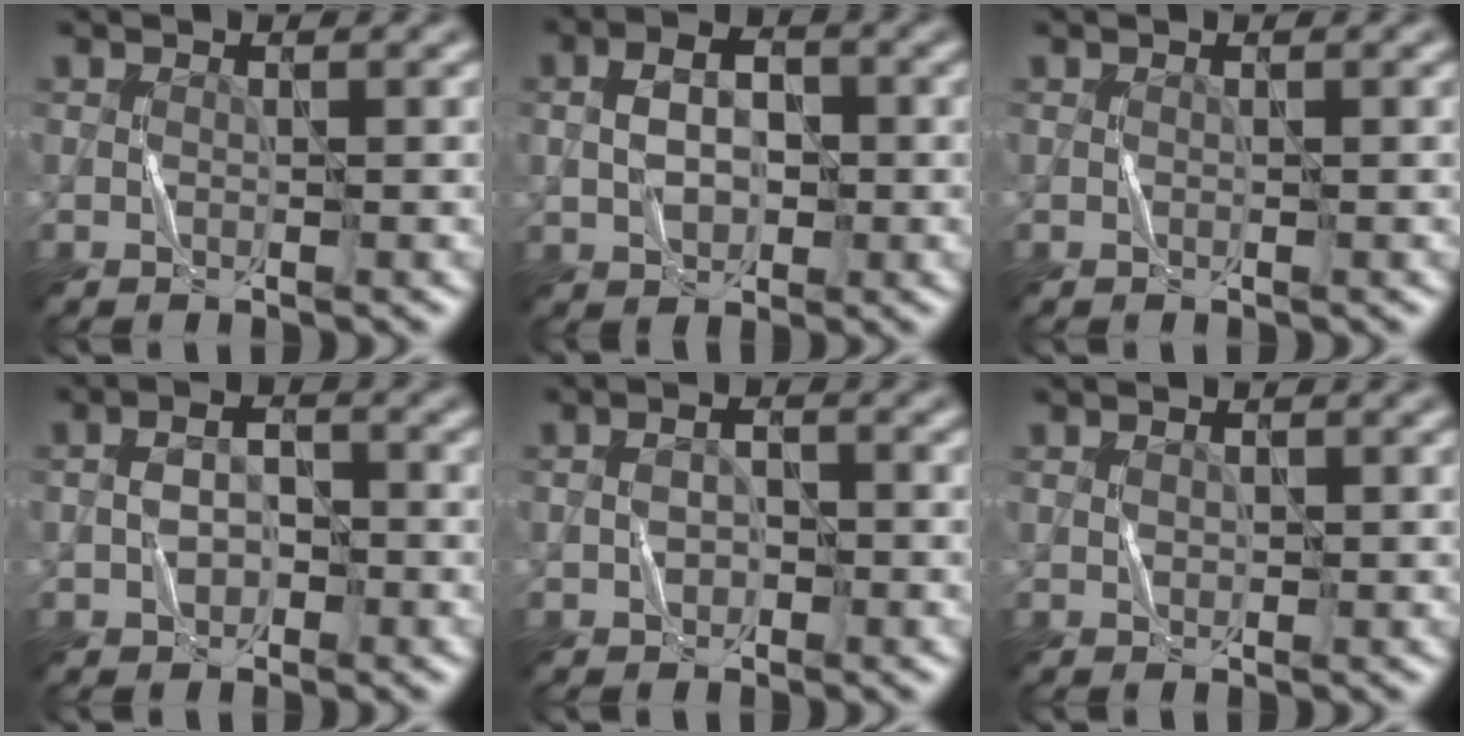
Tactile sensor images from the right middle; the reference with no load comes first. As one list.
[{"total": 3.9, "force": [0.0, 2.6, 2.9], "torque": [-0.057, 0.004, -0.004]}, {"total": 0.0}, {"total": 2.8, "force": [-0.7, 1.9, 1.9], "torque": [-0.034, 0.006, -0.018]}, {"total": 2.1, "force": [-0.5, 1.5, 1.4], "torque": [-0.021, 0.007, -0.012]}, {"total": 0.9, "force": [0.1, 0.7, 0.6], "torque": [-0.011, 0.002, 0.002]}]